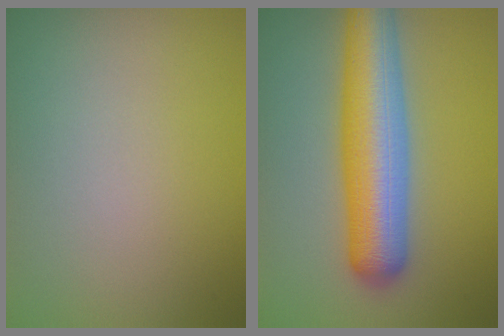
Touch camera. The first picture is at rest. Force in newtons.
{"total": 9.1, "press": 9.1, "slide": 0.2}